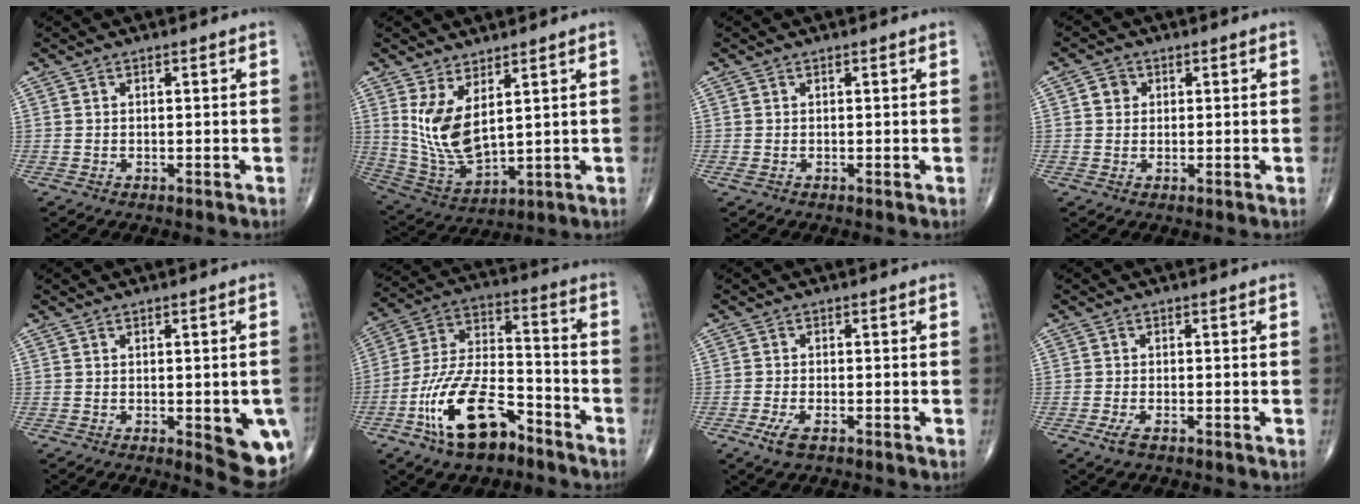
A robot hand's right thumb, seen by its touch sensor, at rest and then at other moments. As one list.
[{"total": 10.6, "force": [3.6, 4.8, 8.8], "torque": [-0.170, -0.034, 0.091]}, {"total": 0.8, "force": [0.0, 0.4, 0.7], "torque": [-0.012, 0.000, 0.003]}, {"total": 2.5, "force": [0.6, 2.2, 0.9], "torque": [-0.003, 0.000, 0.006]}, {"total": 9.4, "force": [-2.4, 3.2, 8.4], "torque": [-0.081, -0.011, -0.021]}, {"total": 17.4, "force": [-9.7, 8.0, 12.1], "torque": [-0.225, 0.069, -0.179]}, {"total": 3.0, "force": [-1.6, 1.2, 2.3], "torque": [-0.055, -0.001, -0.032]}, {"total": 2.0, "force": [-1.1, 0.8, 1.4], "torque": [-0.037, -0.003, -0.023]}]